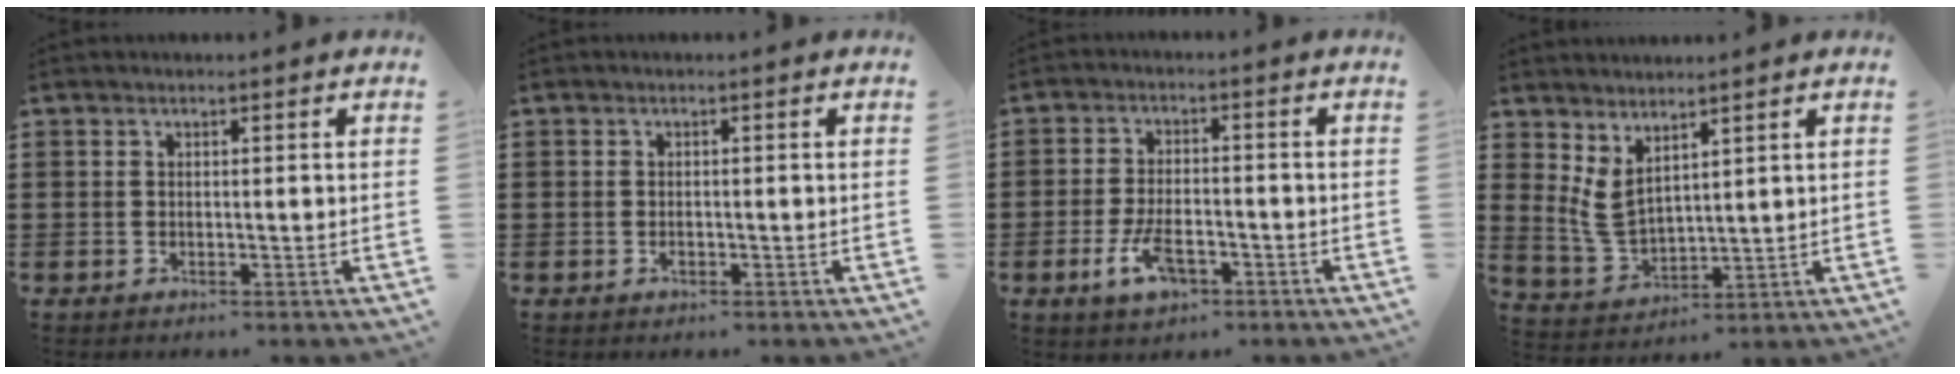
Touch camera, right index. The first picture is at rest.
{"total": 0.7, "force": [-0.5, 0.5, 0.3], "torque": [-0.005, -0.002, -0.009]}
{"total": 6.1, "force": [-2.8, 2.8, 4.6], "torque": [-0.101, 0.000, -0.054]}
{"total": 4.2, "force": [2.7, 2.0, 2.5], "torque": [-0.075, -0.012, 0.049]}